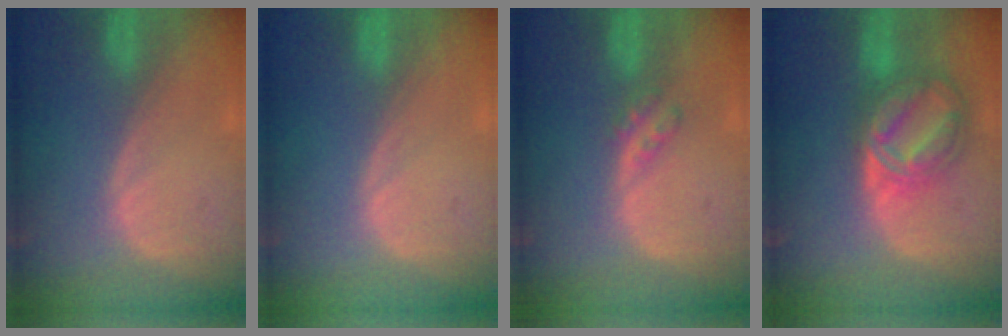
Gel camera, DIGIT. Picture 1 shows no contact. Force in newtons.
{"total": 0.0}
{"total": 2.9, "press": 2.5, "slide": 1.5}
{"total": 9.2, "press": 9.1, "slide": 0.6}